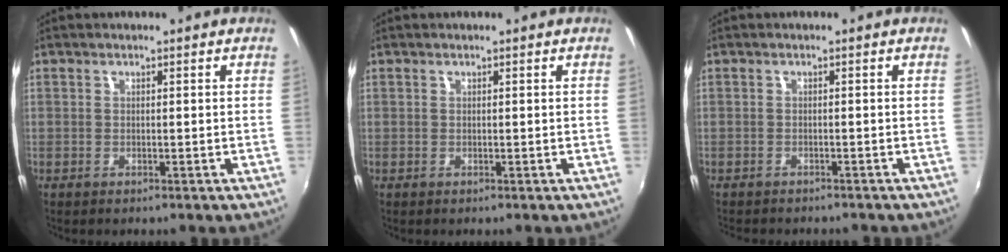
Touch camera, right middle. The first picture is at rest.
{"total": 0.0}
{"total": 4.2, "force": [-3.8, 1.1, 1.2], "torque": [-0.034, -0.015, -0.057]}